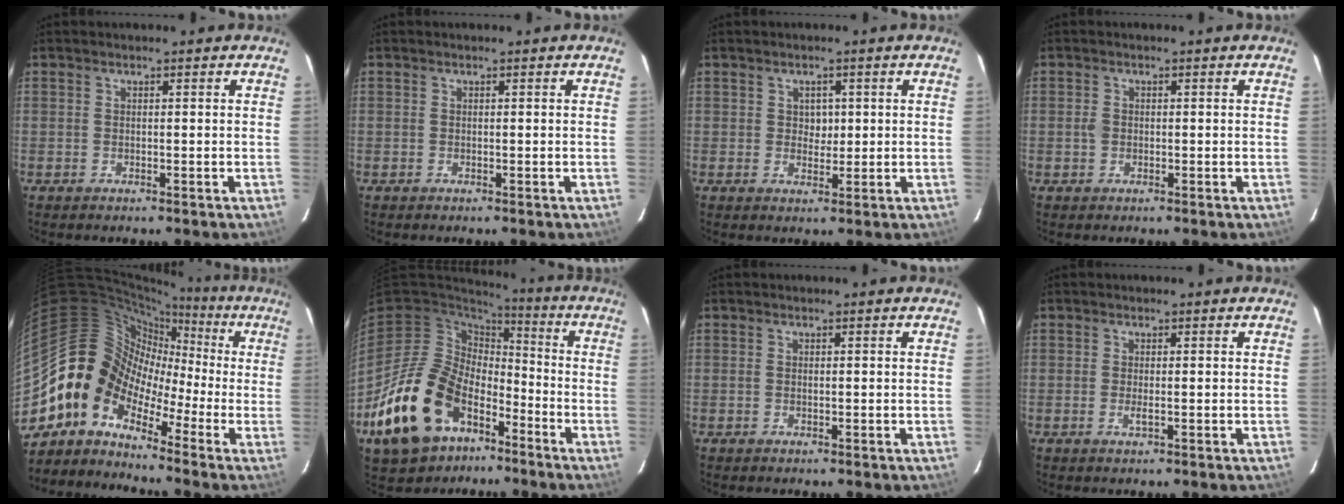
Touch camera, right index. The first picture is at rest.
{"total": 0.0}
{"total": 2.4, "force": [0.5, 2.2, 1.0], "torque": [-0.011, 0.006, 0.008]}
{"total": 1.4, "force": [-0.2, 1.2, 0.6], "torque": [-0.011, 0.002, -0.005]}
{"total": 10.5, "force": [-5.0, 8.9, 2.6], "torque": [-0.050, 0.038, -0.126]}
{"total": 22.5, "force": [-12.0, 14.2, 12.7], "torque": [-0.269, 0.002, -0.191]}
{"total": 0.0}
{"total": 1.1, "force": [-0.2, 0.2, 1.0], "torque": [-0.020, -0.003, -0.004]}